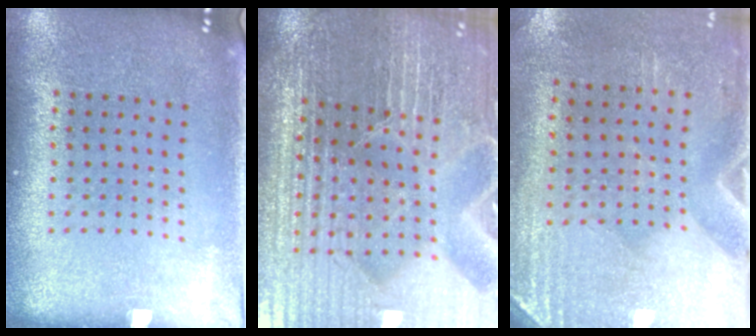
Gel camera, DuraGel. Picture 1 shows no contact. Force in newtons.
{"total": 5.1, "press": 4.9, "slide": 1.5}
{"total": 2.9, "press": 2.5, "slide": 1.5}